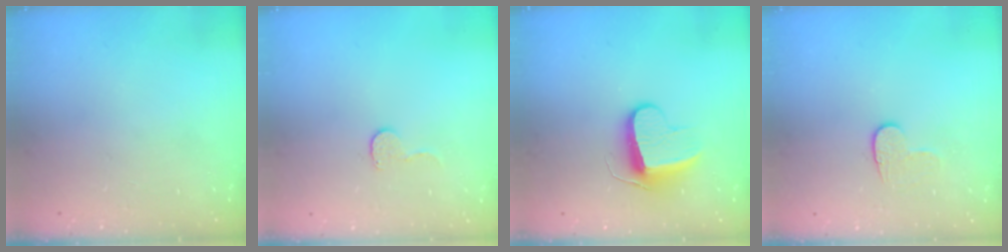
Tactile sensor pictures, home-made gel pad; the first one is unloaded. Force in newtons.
{"total": 4.6, "press": 4.6, "slide": 0.4}
{"total": 9.0, "press": 9.0, "slide": 0.2}
{"total": 6.8, "press": 6.8, "slide": 0.6}